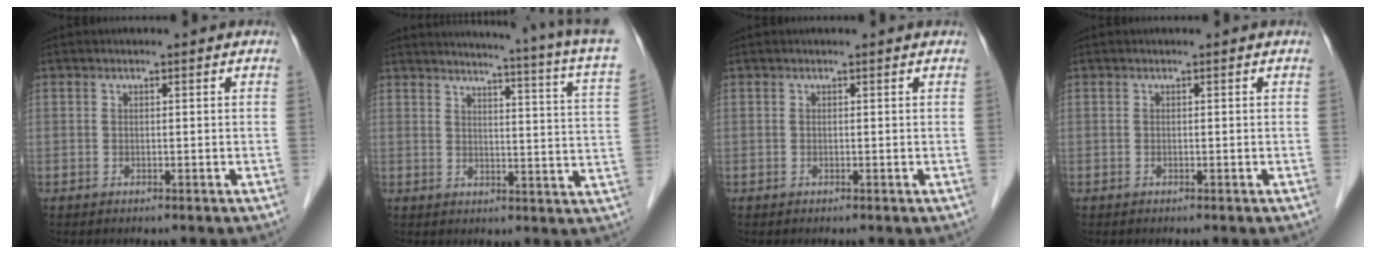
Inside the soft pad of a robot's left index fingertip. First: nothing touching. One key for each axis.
{"total": 18.4, "fx": 15.8, "fy": -1.2, "fz": 9.4, "tx": -0.141, "ty": -0.068, "tz": 0.171}
{"total": 0.7, "fx": 0.7, "fy": 0.0, "fz": 0.1, "tx": -0.007, "ty": 0.002, "tz": 0.006}
{"total": 0.0}